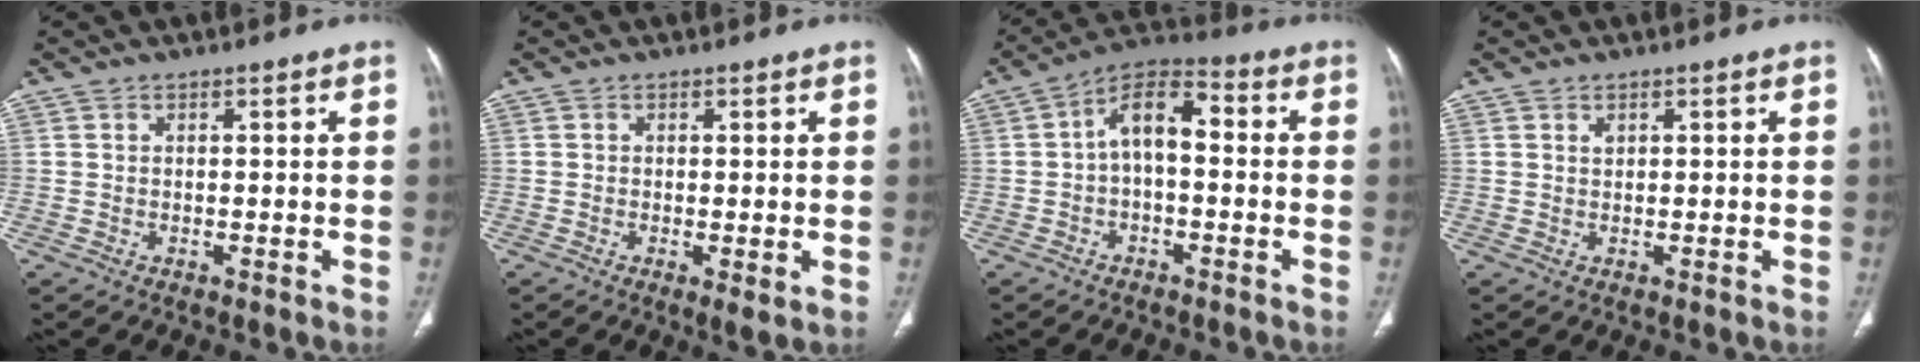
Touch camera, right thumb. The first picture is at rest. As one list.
[{"total": 2.1, "force": [-0.4, 0.6, 2.0], "torque": [-0.039, -0.010, -0.007]}, {"total": 8.9, "force": [-0.2, 4.9, 7.5], "torque": [-0.113, 0.038, -0.017]}, {"total": 0.8, "force": [0.5, 0.5, 0.4], "torque": [-0.003, -0.003, 0.009]}]